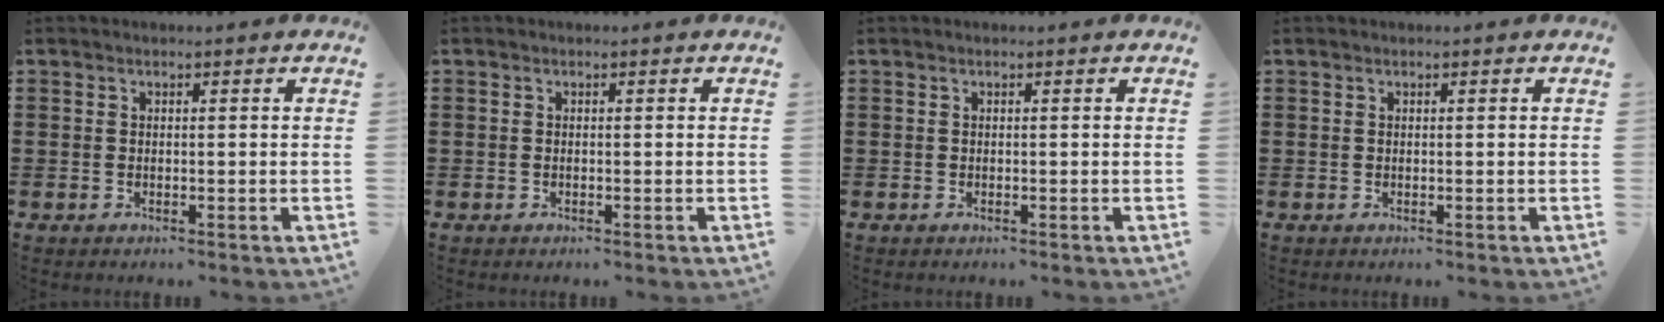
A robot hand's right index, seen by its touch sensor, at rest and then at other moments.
{"total": 0.0}
{"total": 0.0}
{"total": 0.0}